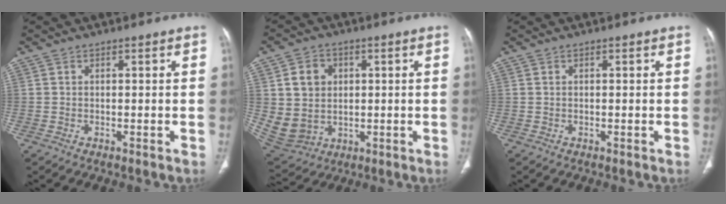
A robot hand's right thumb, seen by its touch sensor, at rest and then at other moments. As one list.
[{"total": 13.5, "force": [1.9, 11.4, 7.0], "torque": [-0.111, -0.006, 0.060]}, {"total": 0.0}]